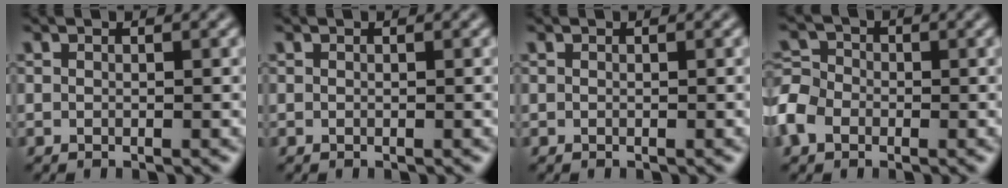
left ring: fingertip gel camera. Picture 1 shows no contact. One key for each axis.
{"total": 0.0}
{"total": 0.0}
{"total": 4.8, "fx": -2.3, "fy": 3.6, "fz": 2.3, "tx": -0.064, "ty": 0.000, "tz": -0.063}